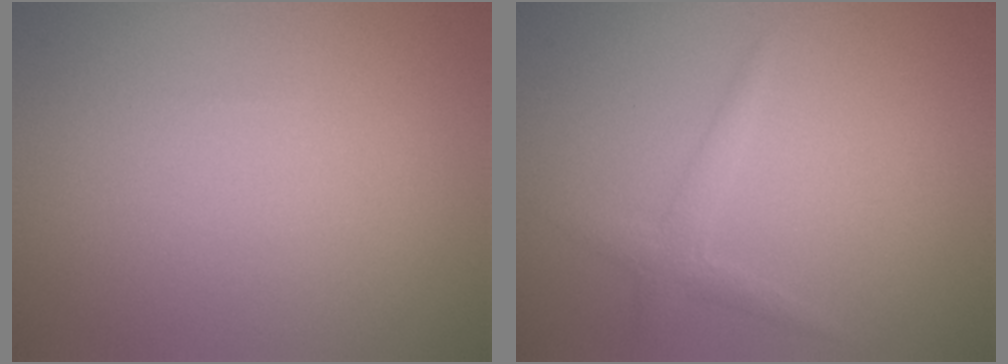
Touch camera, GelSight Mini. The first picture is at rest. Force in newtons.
{"total": 1.4, "press": 1.4, "slide": 0.0}